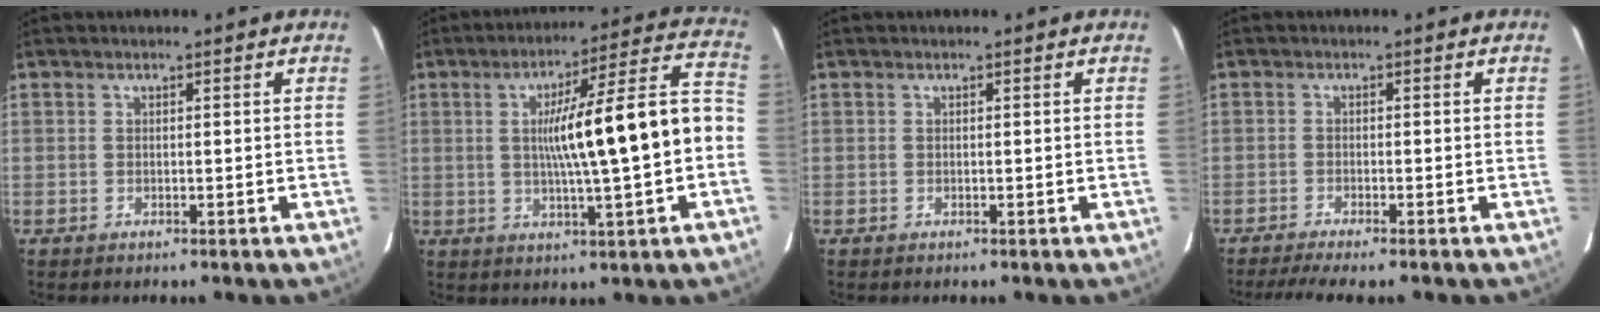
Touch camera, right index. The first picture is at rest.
{"total": 16.7, "force": [-0.8, 0.4, 16.7], "torque": [-0.244, 0.027, -0.013]}
{"total": 0.0}
{"total": 5.7, "force": [-4.8, -0.2, 3.1], "torque": [-0.045, -0.012, -0.077]}